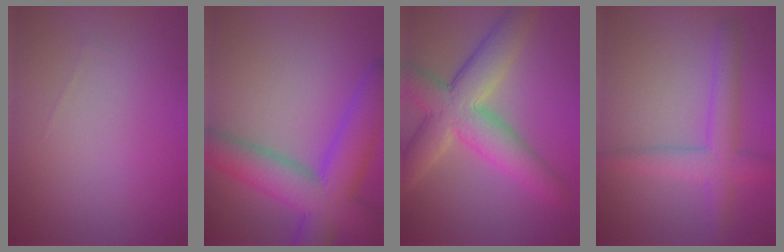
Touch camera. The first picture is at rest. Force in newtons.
{"total": 9.4, "press": 9.4, "slide": 0.4}
{"total": 8.0, "press": 8.0, "slide": 0.7}
{"total": 4.1, "press": 4.1, "slide": 0.2}